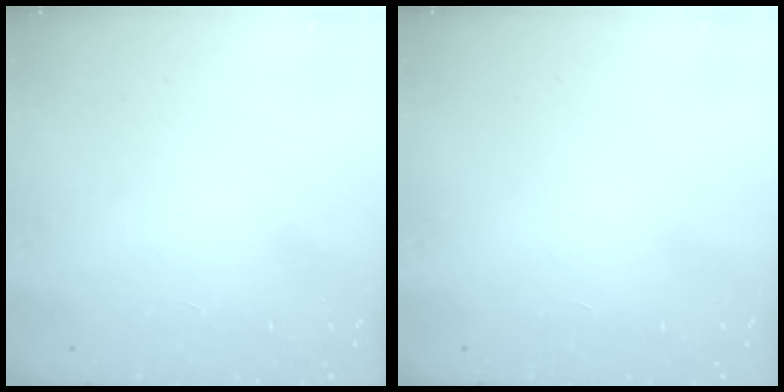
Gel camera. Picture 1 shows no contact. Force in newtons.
{"total": 0.0}